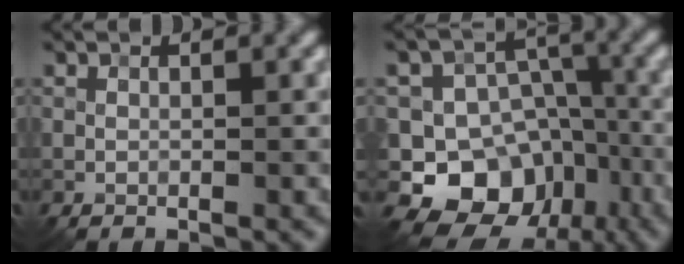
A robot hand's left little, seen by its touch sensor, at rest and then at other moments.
{"total": 11.0, "force": [-4.4, 9.2, 4.2], "torque": [-0.057, 0.012, -0.102]}